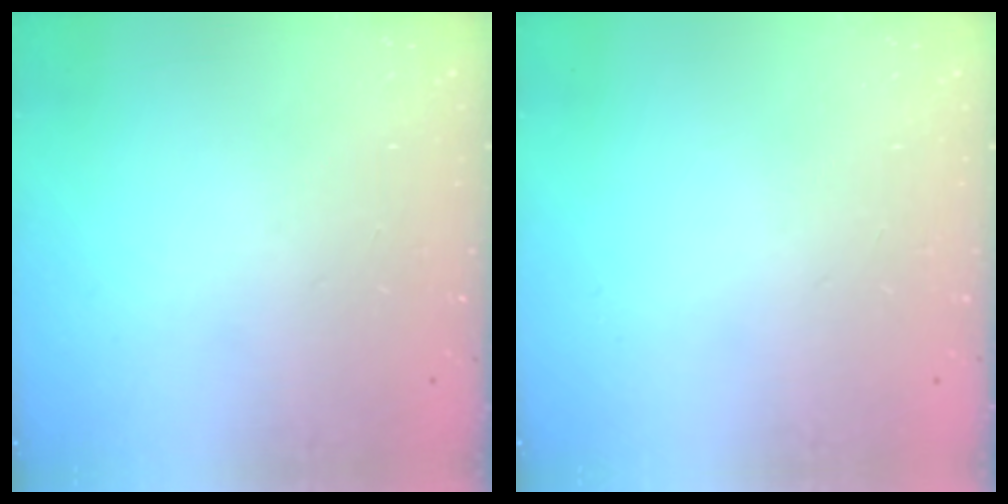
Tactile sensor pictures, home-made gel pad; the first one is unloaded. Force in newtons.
{"total": 0.0}